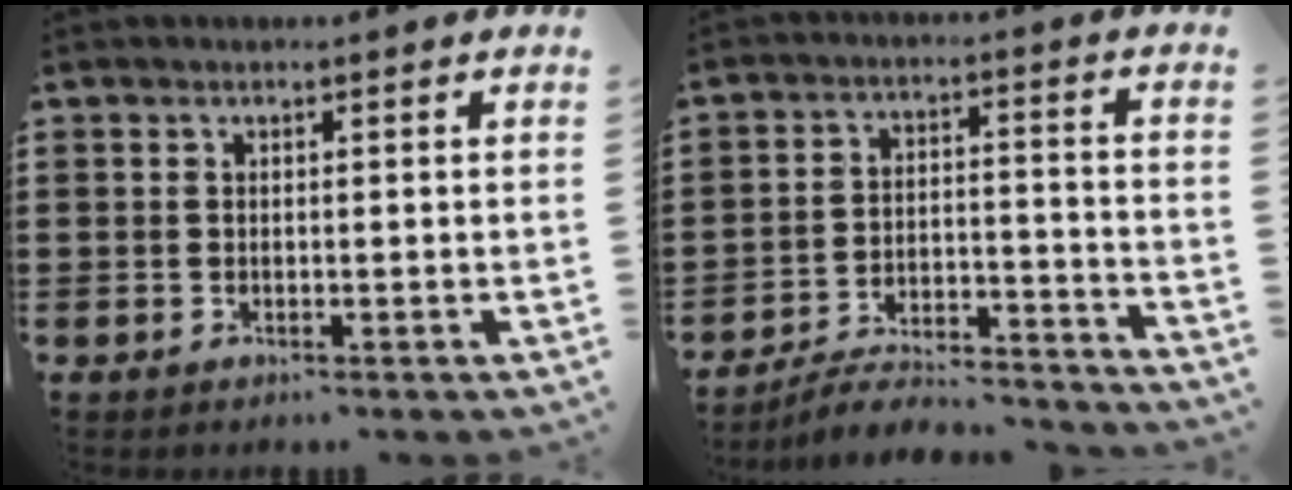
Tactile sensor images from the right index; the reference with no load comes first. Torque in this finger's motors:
{"motor_torque": [-1.89, 0.25, -1.05, -0.21]}